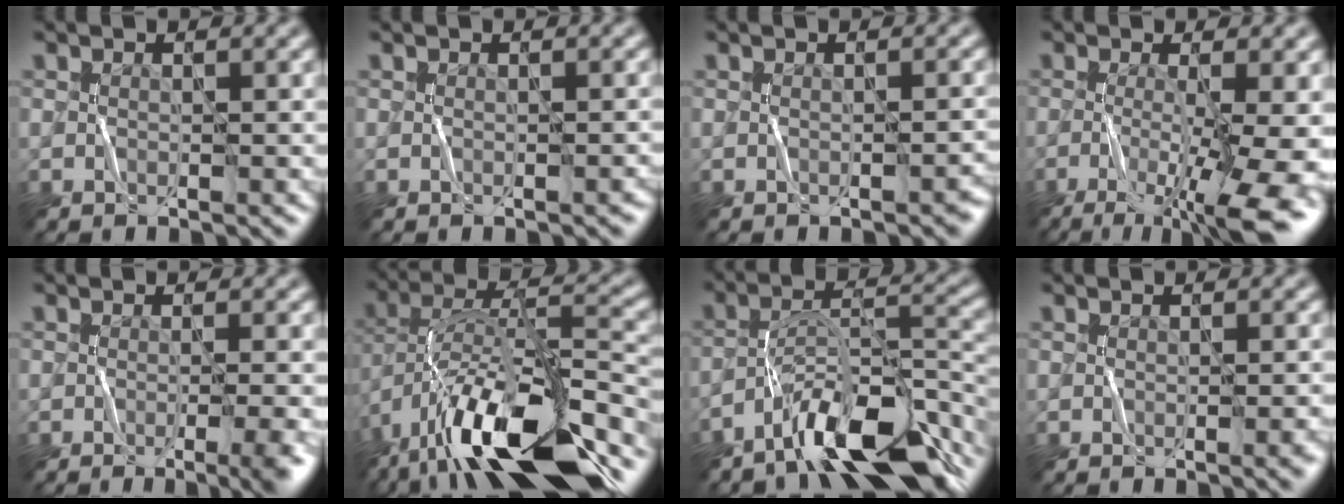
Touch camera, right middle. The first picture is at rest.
{"total": 0.7, "force": [-0.2, 0.3, 0.6], "torque": [-0.002, 0.004, -0.003]}
{"total": 1.4, "force": [-0.8, 0.4, 1.1], "torque": [-0.007, 0.009, -0.012]}
{"total": 8.7, "force": [-3.8, 2.3, 7.5], "torque": [-0.129, -0.011, -0.057]}
{"total": 6.7, "force": [-2.0, 2.9, 5.7], "torque": [-0.035, 0.004, -0.014]}
{"total": 15.5, "force": [-9.3, 5.4, 11.2], "torque": [-0.211, 0.021, -0.158]}
{"total": 10.1, "force": [-7.3, 3.1, 6.3], "torque": [-0.099, 0.011, -0.130]}
{"total": 2.7, "force": [-0.7, 1.2, 2.4], "torque": [-0.001, 0.012, -0.005]}